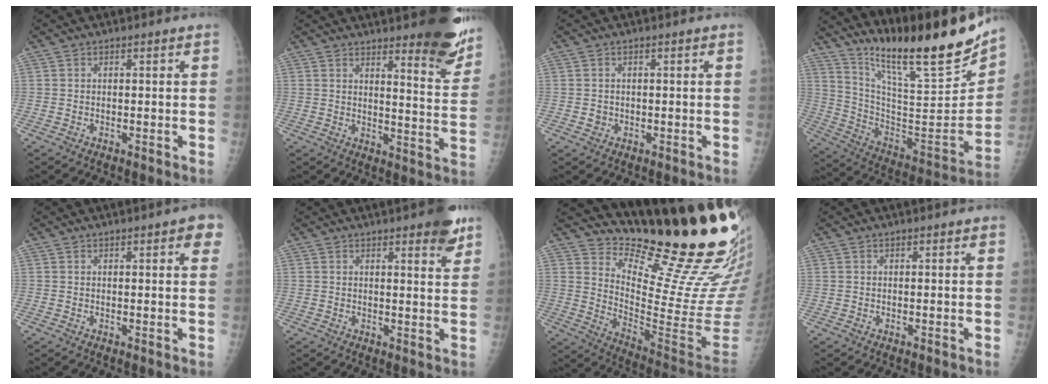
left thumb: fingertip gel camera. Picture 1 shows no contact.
{"total": 14.8, "force": [10.8, 3.3, 9.6], "torque": [-0.087, -0.080, 0.134]}
{"total": 1.1, "force": [-0.1, 1.1, 0.3], "torque": [-0.002, 0.002, 0.000]}
{"total": 25.7, "force": [19.8, 4.0, 15.9], "torque": [-0.231, -0.106, 0.325]}
{"total": 4.7, "force": [2.5, 1.3, 3.8], "torque": [-0.030, -0.006, 0.025]}
{"total": 6.5, "force": [4.3, 1.6, 4.6], "torque": [-0.045, -0.022, 0.052]}
{"total": 25.6, "force": [19.3, 5.4, 16.0], "torque": [-0.206, -0.160, 0.281]}
{"total": 0.9, "force": [0.7, 0.3, 0.5], "torque": [-0.003, -0.001, 0.008]}